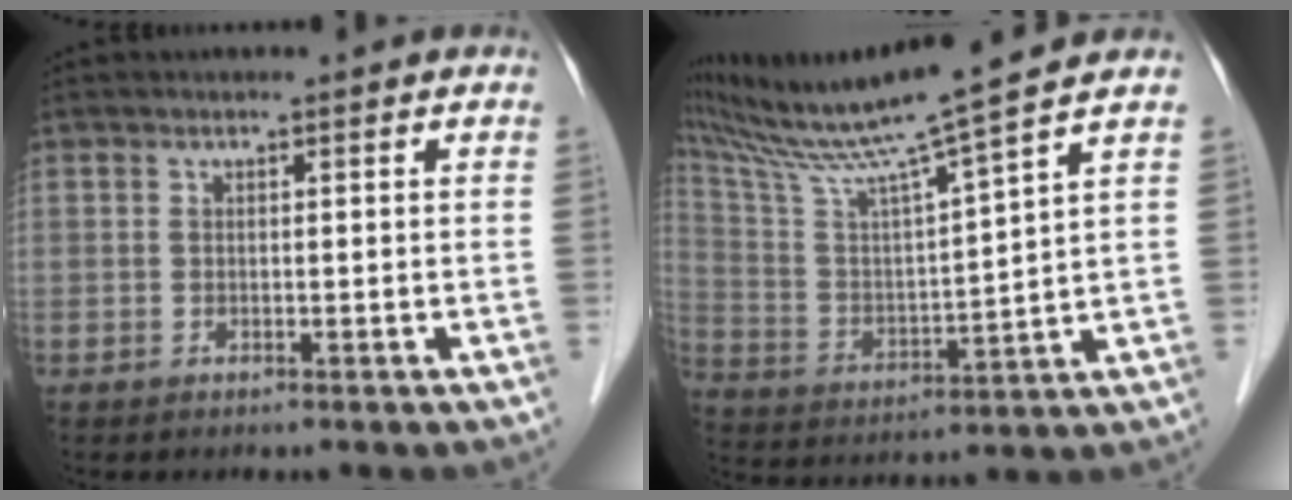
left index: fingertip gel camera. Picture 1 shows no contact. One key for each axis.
{"total": 16.0, "fx": 13.4, "fy": -2.6, "fz": 8.4, "tx": -0.159, "ty": -0.007, "tz": 0.232}